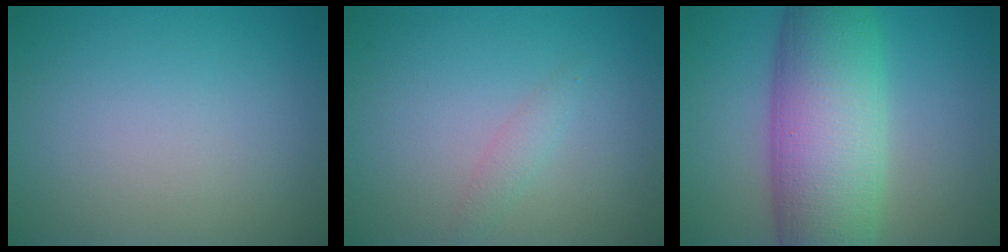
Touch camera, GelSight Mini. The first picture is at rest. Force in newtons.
{"total": 1.2, "press": 1.2, "slide": 0.0}
{"total": 11.4, "press": 11.4, "slide": 0.4}